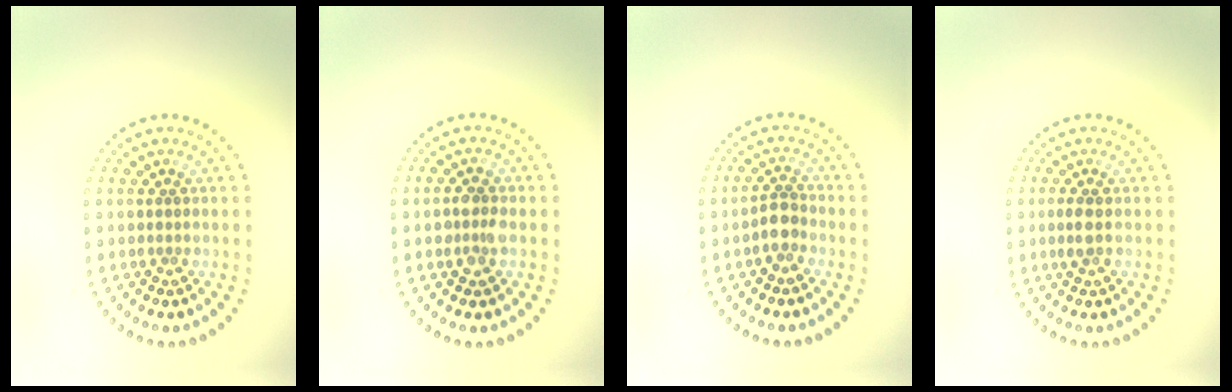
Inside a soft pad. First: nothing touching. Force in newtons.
{"total": 2.0, "press": 1.9, "slide": 0.3}
{"total": 1.9, "press": 1.7, "slide": 0.9}
{"total": 1.3, "press": 1.3, "slide": 0.2}